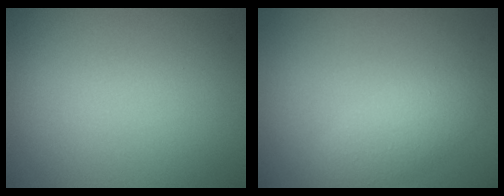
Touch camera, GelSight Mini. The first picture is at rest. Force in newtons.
{"total": 2.8, "press": 2.8, "slide": 0.1}